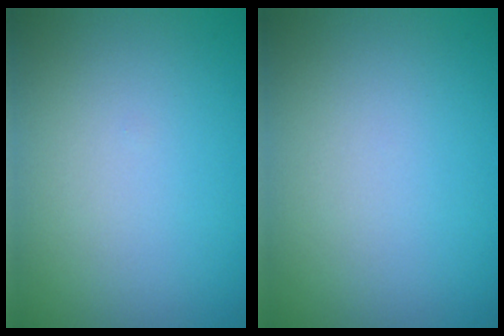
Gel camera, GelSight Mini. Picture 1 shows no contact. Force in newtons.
{"total": 0.0}